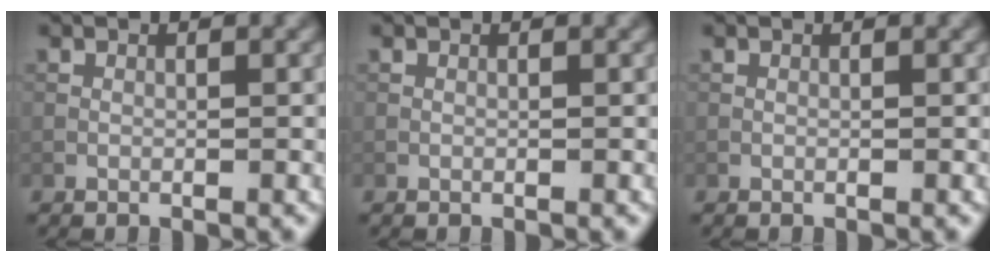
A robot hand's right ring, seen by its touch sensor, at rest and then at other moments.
{"total": 0.0}
{"total": 0.0}